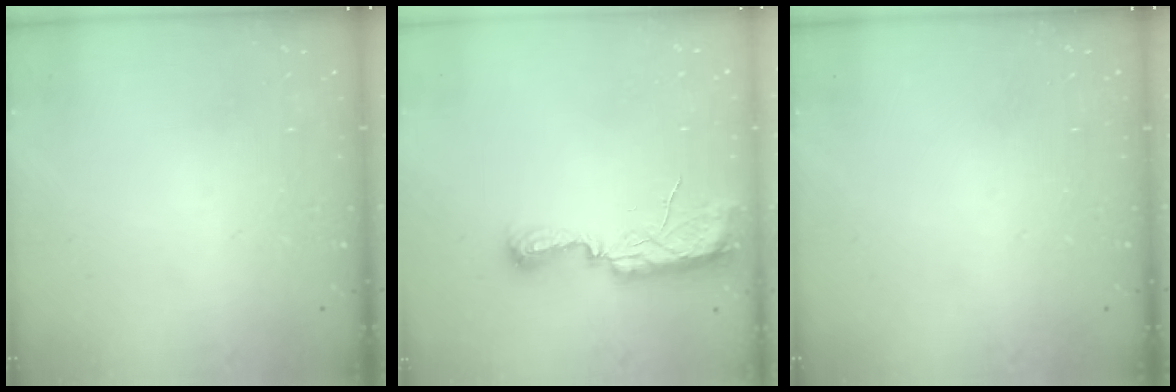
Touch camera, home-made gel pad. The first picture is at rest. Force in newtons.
{"total": 10.5, "press": 9.0, "slide": 5.3}
{"total": 0.0}